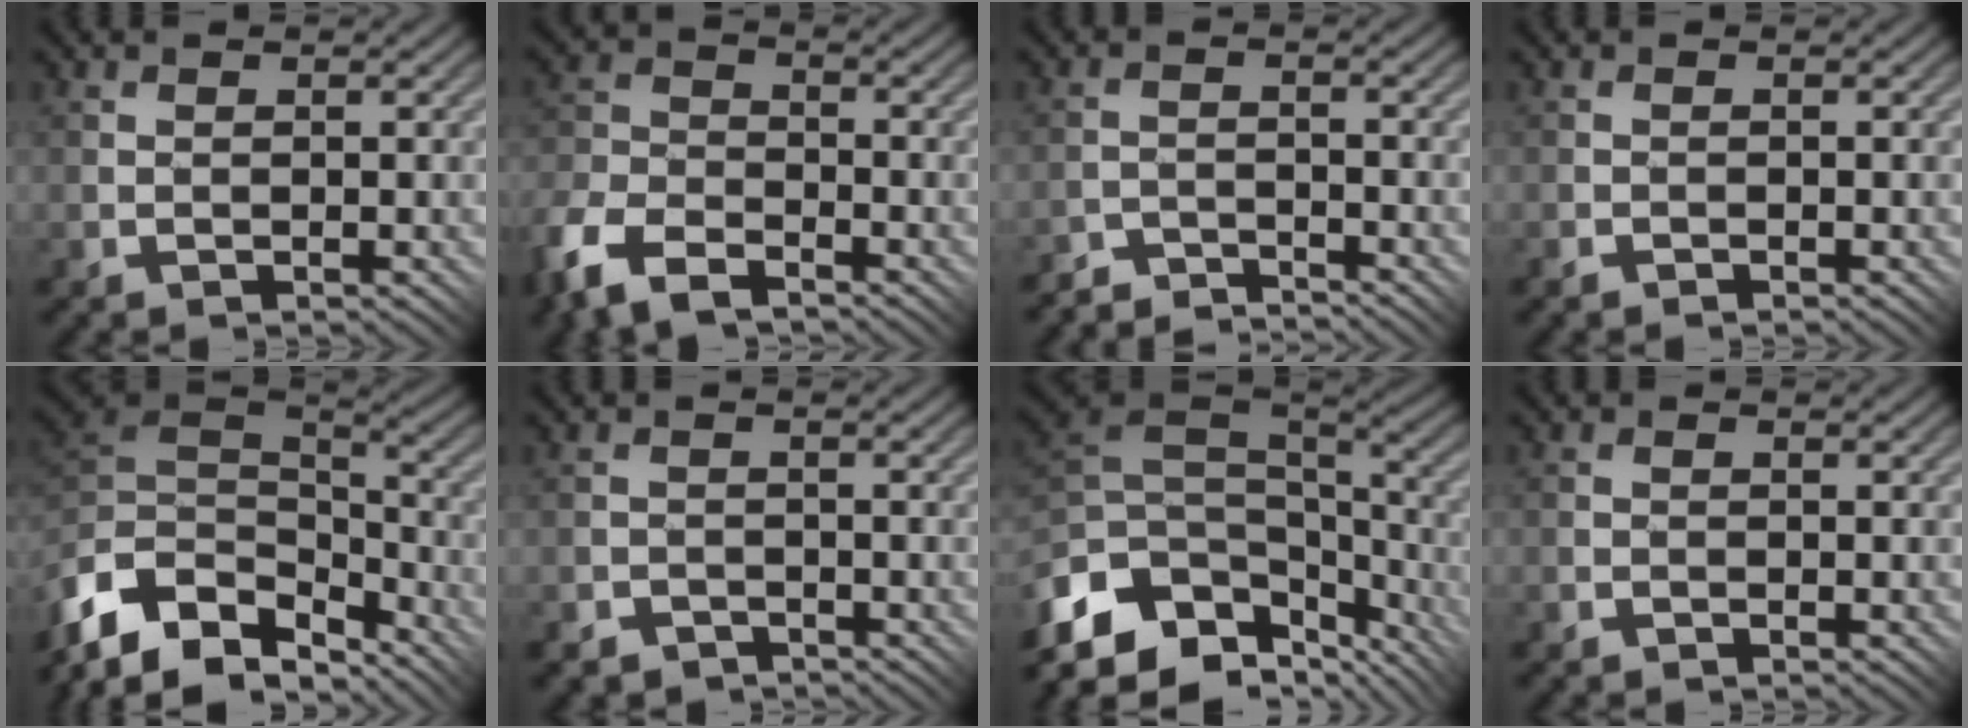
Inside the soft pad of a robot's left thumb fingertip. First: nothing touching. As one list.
[{"total": 9.7, "force": [-6.9, 4.7, 4.9], "torque": [-0.126, -0.019, -0.144]}, {"total": 3.4, "force": [-3.4, -0.4, -0.4], "torque": [0.013, 0.011, -0.072]}, {"total": 0.7, "force": [-0.7, 0.0, -0.1], "torque": [0.004, 0.001, -0.017]}, {"total": 12.3, "force": [-8.2, 6.6, 6.2], "torque": [-0.191, 0.002, -0.136]}, {"total": 2.3, "force": [-2.0, 1.2, -0.3], "torque": [0.013, 0.011, -0.041]}, {"total": 13.4, "force": [-6.3, 7.3, 9.3], "torque": [-0.239, -0.010, -0.100]}, {"total": 0.9, "force": [-0.8, 0.5, 0.0], "torque": [0.008, 0.004, -0.019]}]